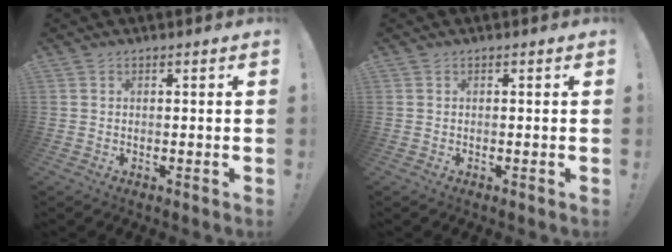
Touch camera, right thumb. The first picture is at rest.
{"total": 0.0}